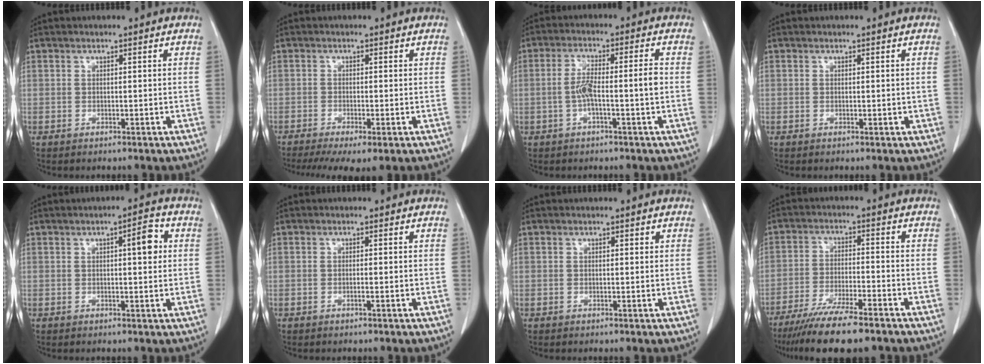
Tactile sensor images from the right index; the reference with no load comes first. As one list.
[{"total": 6.9, "force": [-4.5, 1.3, 5.1], "torque": [-0.083, -0.014, -0.073]}, {"total": 5.9, "force": [-1.1, 0.4, 5.8], "torque": [-0.112, 0.015, -0.019]}, {"total": 0.7, "force": [0.1, 0.5, 0.5], "torque": [-0.005, 0.000, 0.004]}, {"total": 4.0, "force": [0.9, 0.9, 3.8], "torque": [-0.053, 0.008, 0.009]}, {"total": 0.6, "force": [-0.2, -0.1, 0.5], "torque": [-0.009, 0.001, -0.004]}, {"total": 0.0}, {"total": 12.7, "force": [-10.2, 1.3, 7.5], "torque": [-0.125, -0.031, -0.164]}]